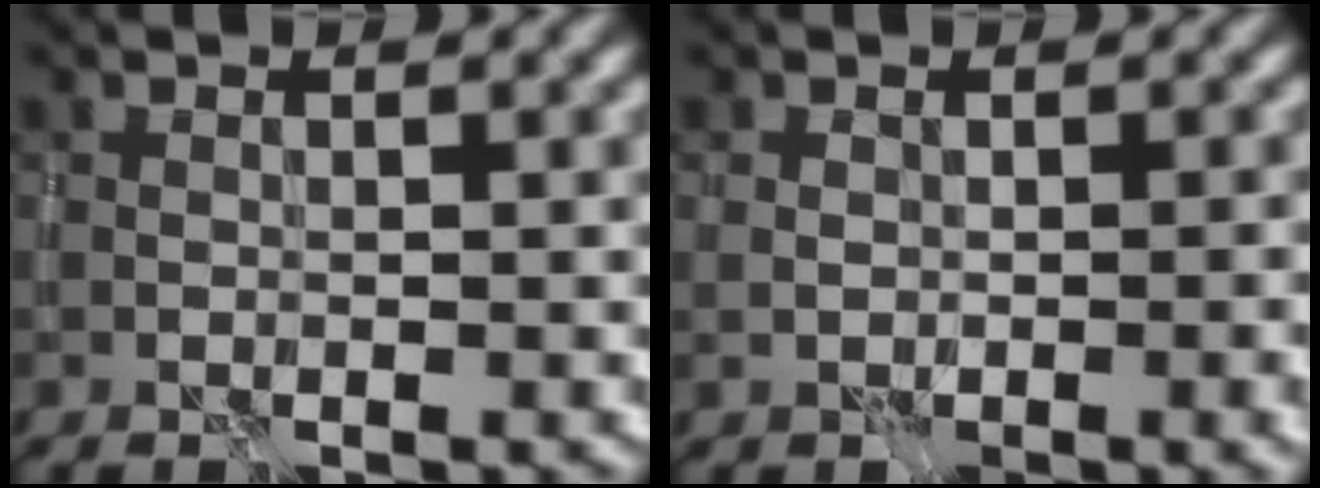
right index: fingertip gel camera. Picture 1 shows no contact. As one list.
[{"total": 3.5, "force": [-0.7, 1.9, 2.8], "torque": [-0.039, -0.010, -0.004]}]